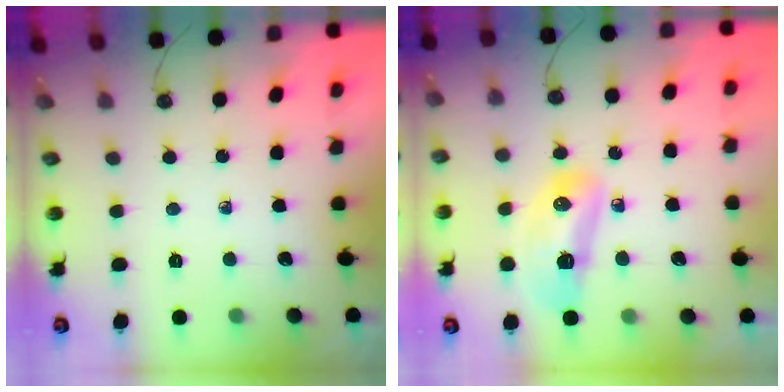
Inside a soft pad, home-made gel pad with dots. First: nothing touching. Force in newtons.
{"total": 10.1, "press": 10.0, "slide": 1.6}